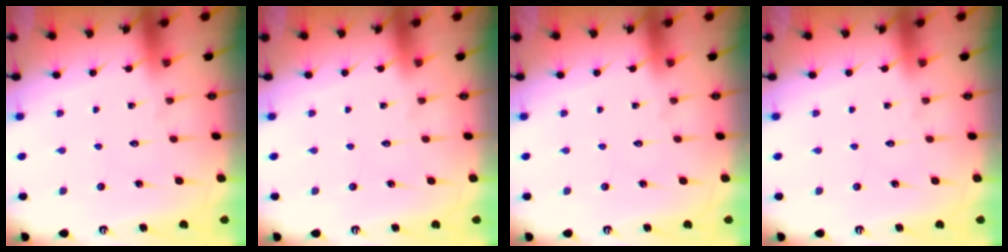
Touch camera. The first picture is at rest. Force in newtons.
{"total": 0.0}
{"total": 0.0}
{"total": 0.0}